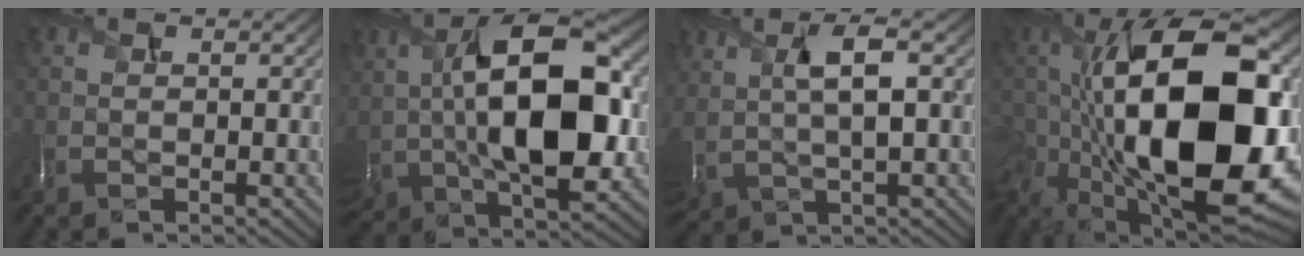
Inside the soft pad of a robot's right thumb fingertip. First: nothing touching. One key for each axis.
{"total": 16.9, "fx": 1.1, "fy": 9.6, "fz": 13.9, "tx": -0.258, "ty": -0.008, "tz": 0.026}
{"total": 6.1, "fx": 2.1, "fy": 2.3, "fz": 5.3, "tx": -0.118, "ty": 0.010, "tz": 0.042}
{"total": 21.3, "fx": -1.9, "fy": 10.4, "fz": 18.5, "tx": -0.330, "ty": -0.013, "tz": -0.033}